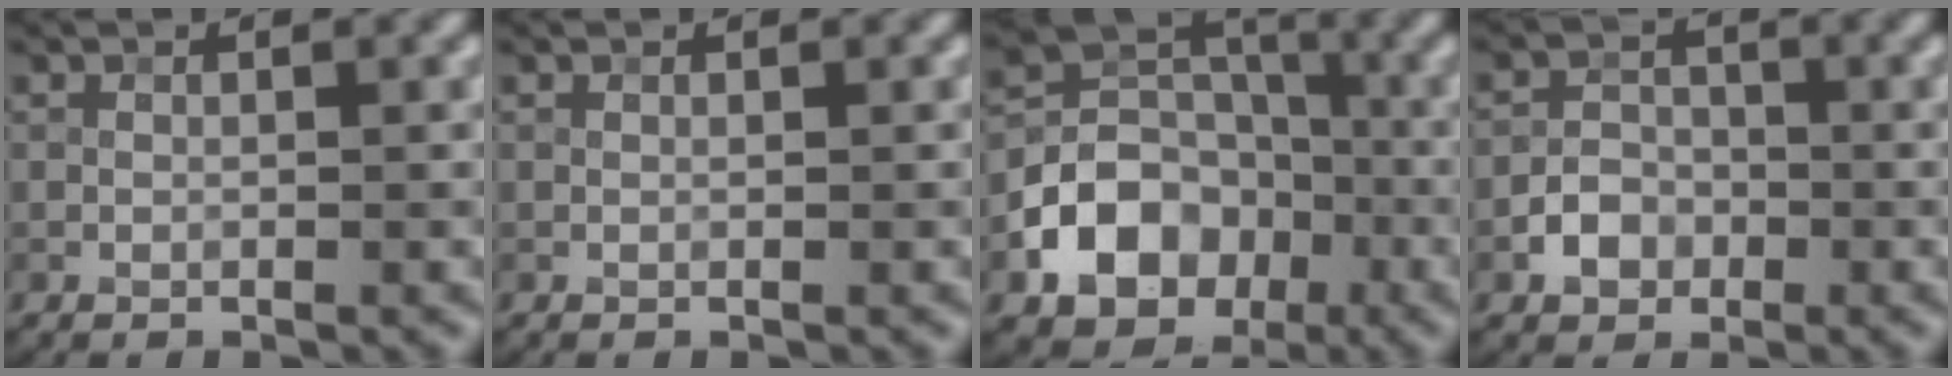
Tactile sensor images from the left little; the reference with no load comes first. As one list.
[{"total": 0.0}, {"total": 8.5, "force": [-3.4, 6.6, 4.1], "torque": [-0.049, 0.004, -0.072]}, {"total": 2.6, "force": [-1.3, 2.1, 1.0], "torque": [-0.011, 0.004, -0.027]}]